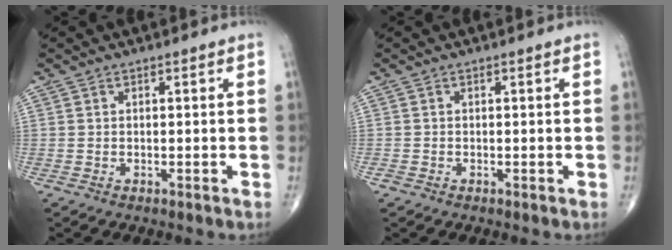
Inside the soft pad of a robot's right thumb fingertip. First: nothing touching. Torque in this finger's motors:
{"motor_torque": [0.25, 0.01, -0.08, -0.15, -0.02]}